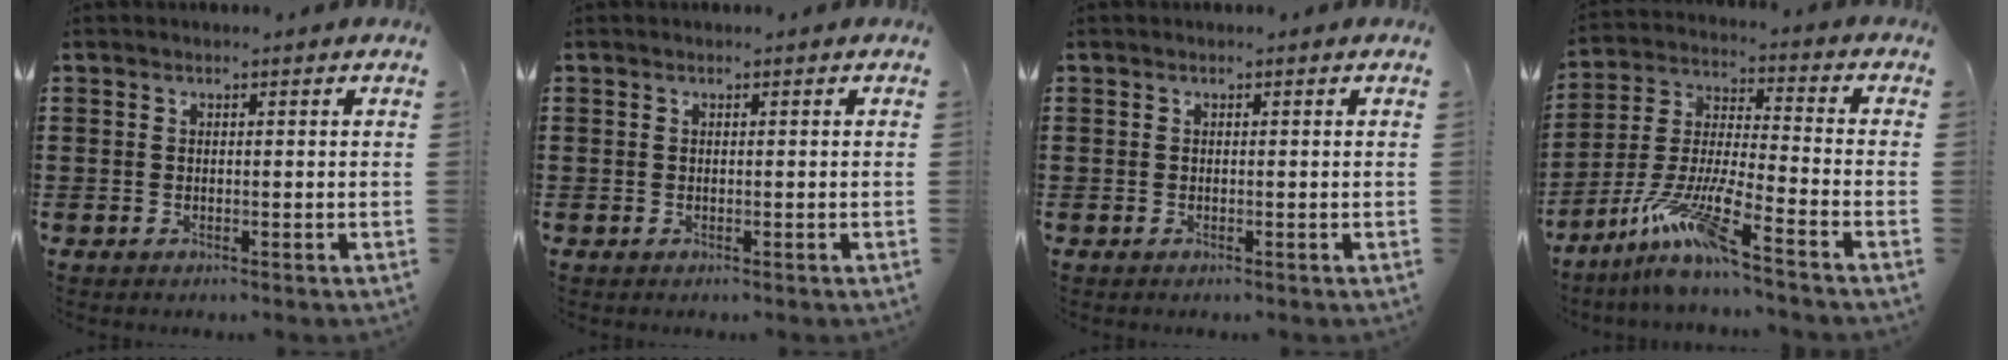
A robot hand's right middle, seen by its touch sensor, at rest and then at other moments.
{"total": 0.6, "force": [-0.5, 0.3, 0.1], "torque": [-0.004, 0.001, -0.010]}
{"total": 0.0}
{"total": 10.6, "force": [-7.9, 0.0, 7.0], "torque": [-0.154, -0.013, -0.162]}